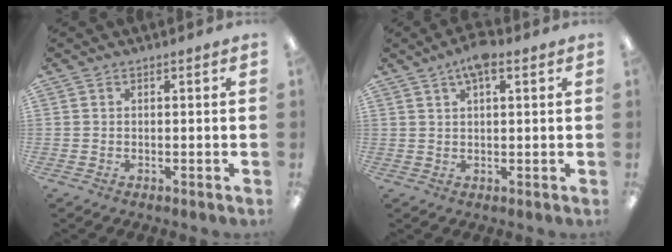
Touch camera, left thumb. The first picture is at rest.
{"total": 5.5, "force": [3.1, 1.8, 4.2], "torque": [-0.071, 0.000, 0.051]}